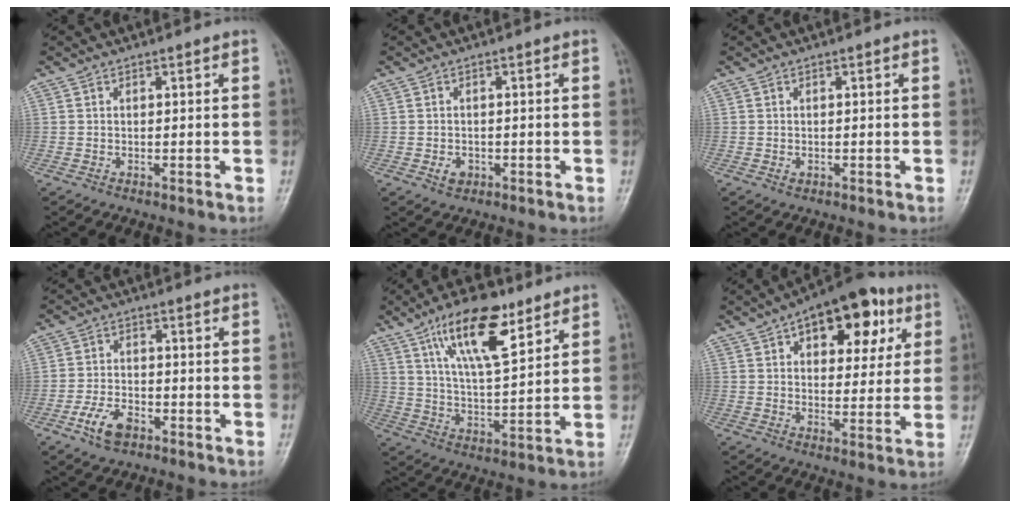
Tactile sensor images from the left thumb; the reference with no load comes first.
{"total": 2.1, "force": [-0.7, 1.7, 1.1], "torque": [-0.012, 0.002, -0.008]}
{"total": 0.7, "force": [-0.2, 0.6, 0.4], "torque": [-0.006, -0.001, -0.002]}
{"total": 5.9, "force": [-3.2, 3.3, 3.7], "torque": [-0.069, 0.015, -0.060]}
{"total": 14.7, "force": [8.5, 5.2, 10.9], "torque": [-0.163, -0.036, 0.150]}
{"total": 16.6, "force": [7.2, 8.9, 12.0], "torque": [-0.117, -0.008, 0.099]}